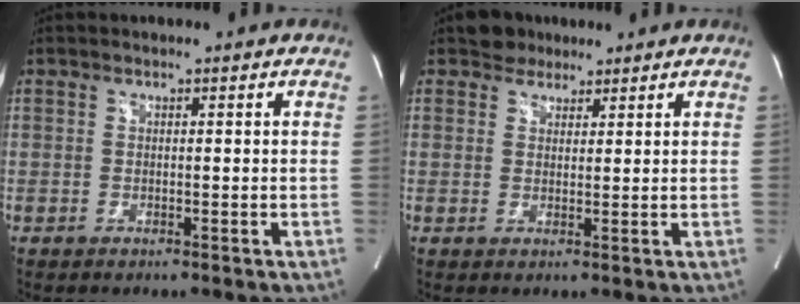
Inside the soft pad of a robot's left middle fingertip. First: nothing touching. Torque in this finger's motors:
{"motor_torque": [0.10, -0.07, -0.14, 0.01]}